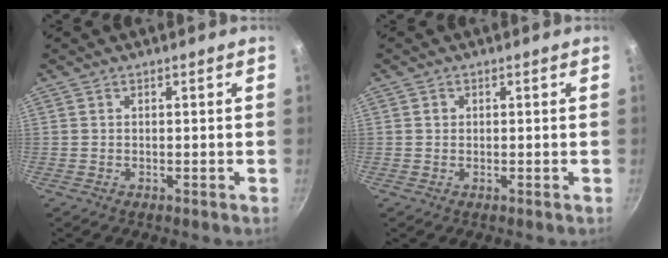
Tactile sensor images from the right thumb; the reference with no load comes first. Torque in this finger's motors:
{"motor_torque": [-0.19, 0.30, 0.22, -0.19, -0.02]}